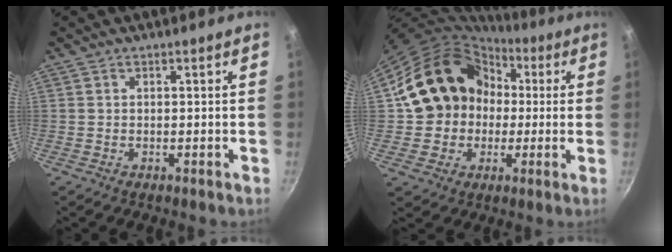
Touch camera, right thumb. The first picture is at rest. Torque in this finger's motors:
{"motor_torque": [1.32, 3.62, 0.25, -0.05, 0.56]}